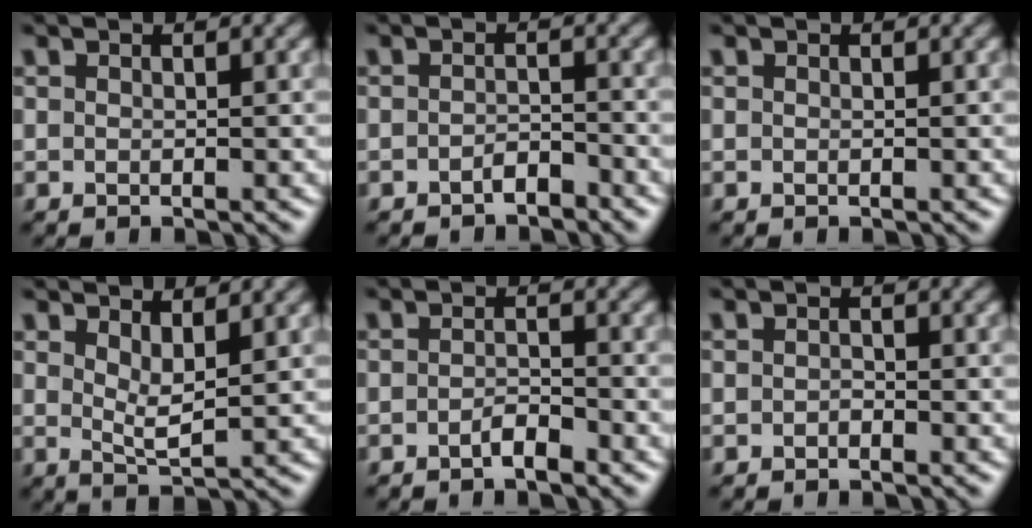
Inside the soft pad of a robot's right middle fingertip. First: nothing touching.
{"total": 1.4, "force": [-1.1, 0.5, 0.7], "torque": [-0.012, 0.004, -0.021]}
{"total": 0.0}
{"total": 2.7, "force": [1.3, 0.7, 2.2], "torque": [-0.041, -0.011, 0.027]}
{"total": 1.7, "force": [-1.1, 0.5, 1.2], "torque": [-0.024, 0.002, -0.021]}
{"total": 0.5, "force": [-0.3, 0.3, 0.3], "torque": [-0.005, 0.000, -0.005]}